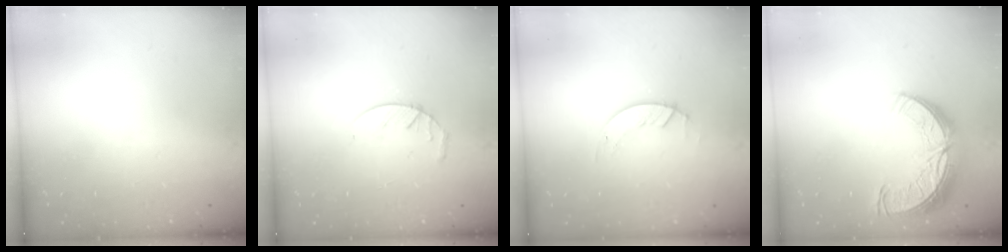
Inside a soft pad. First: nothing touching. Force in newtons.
{"total": 4.2, "press": 4.2, "slide": 0.5}
{"total": 1.3, "press": 1.3, "slide": 0.2}
{"total": 13.4, "press": 13.4, "slide": 1.0}